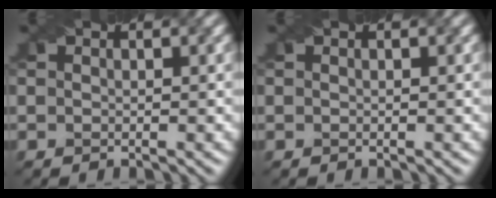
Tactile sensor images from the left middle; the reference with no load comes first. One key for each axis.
{"total": 0.0}